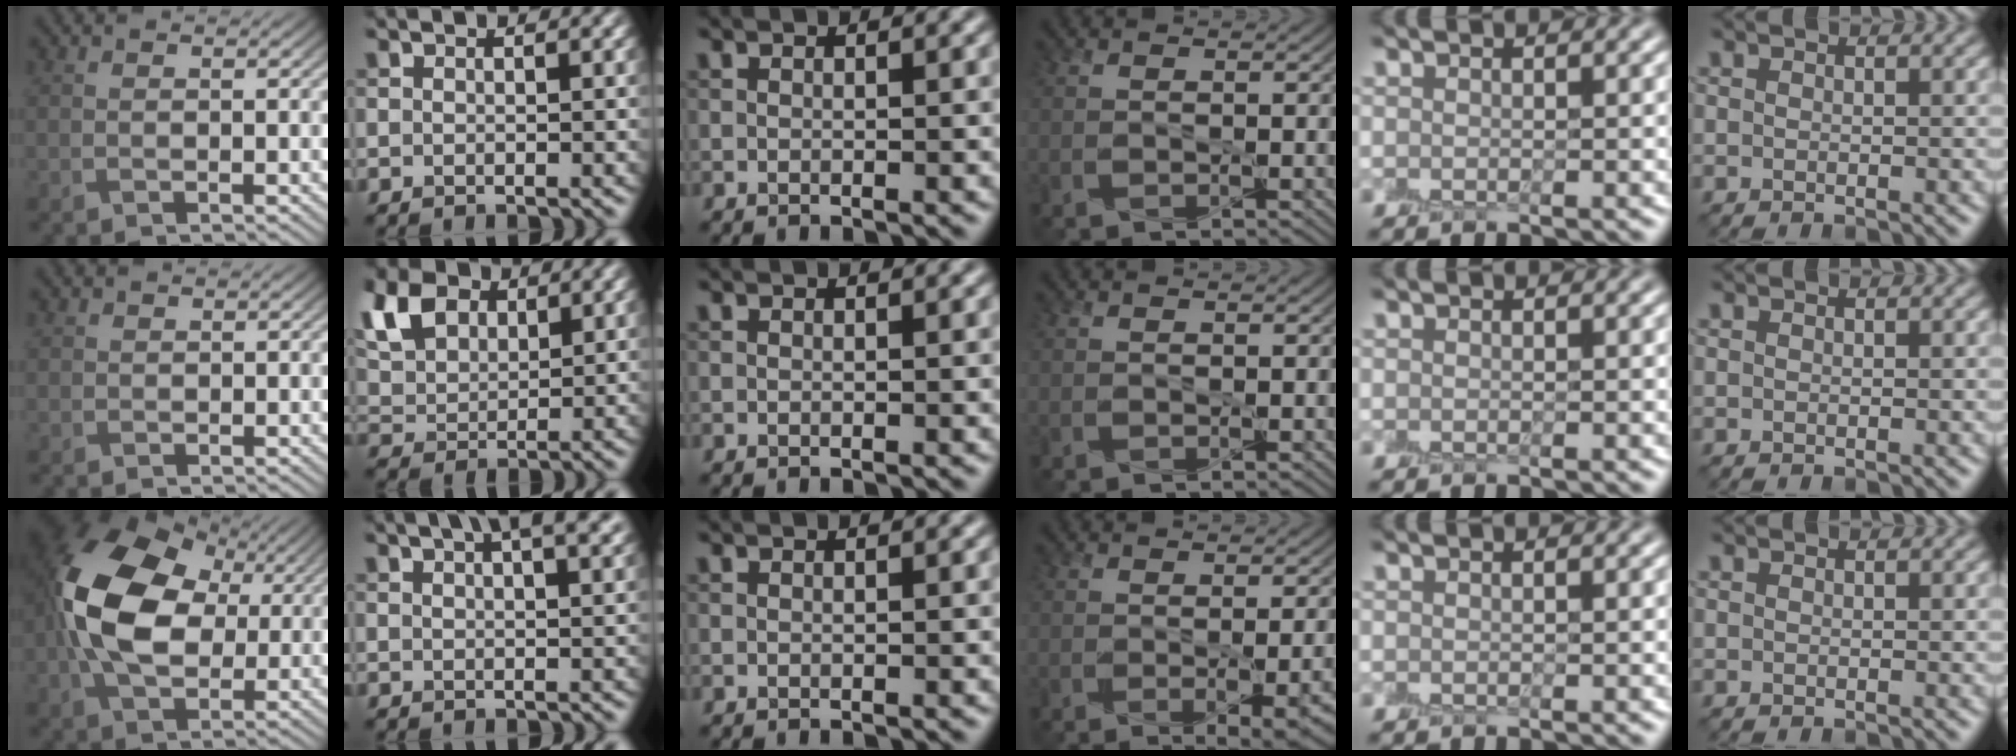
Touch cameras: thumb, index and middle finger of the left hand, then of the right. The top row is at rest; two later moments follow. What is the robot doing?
{"motion": "peel", "object": "small bumper sticker"}